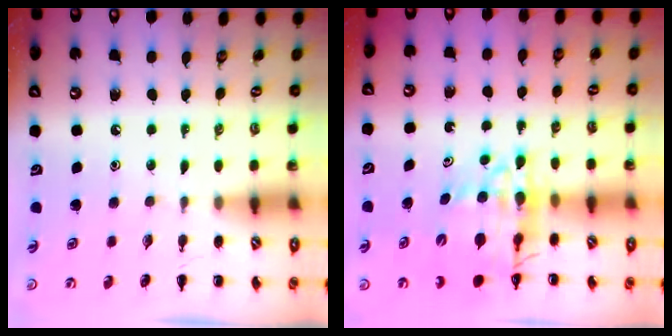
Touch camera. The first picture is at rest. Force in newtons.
{"total": 15.4, "press": 14.8, "slide": 4.4}